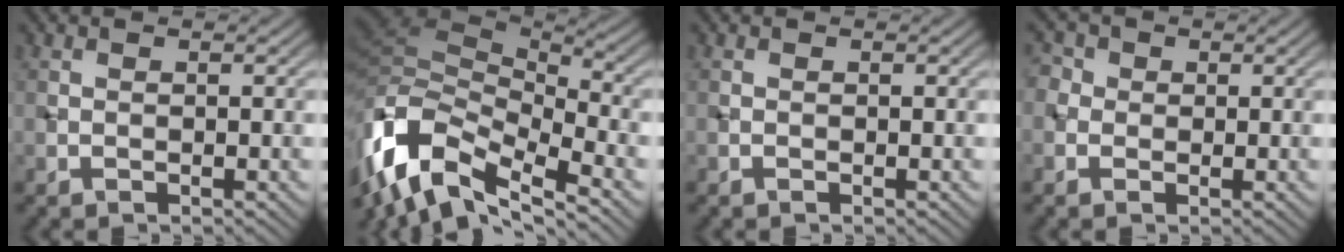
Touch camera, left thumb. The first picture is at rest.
{"total": 14.2, "force": [-5.7, 7.0, 11.0], "torque": [-0.270, -0.011, -0.105]}
{"total": 0.0}
{"total": 2.7, "force": [0.4, 2.5, 0.9], "torque": [-0.024, 0.010, -0.012]}